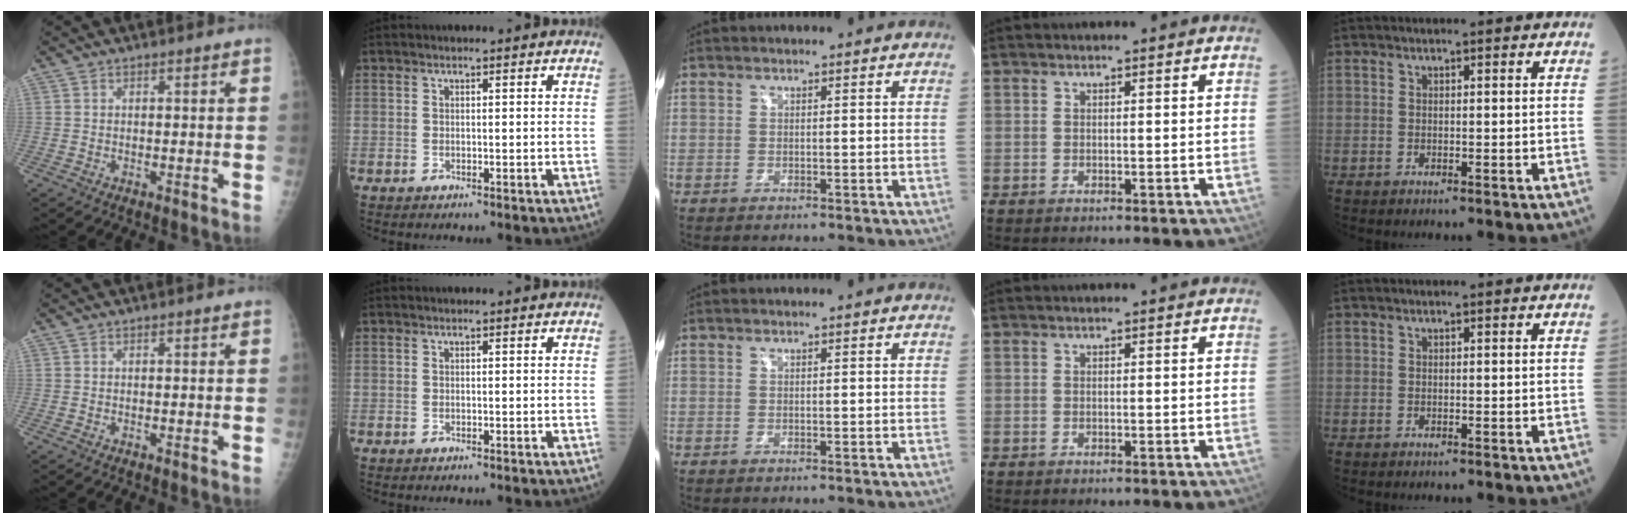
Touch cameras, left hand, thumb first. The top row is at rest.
{}